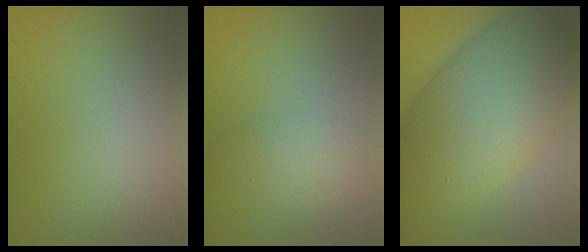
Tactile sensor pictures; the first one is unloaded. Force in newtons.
{"total": 2.7, "press": 2.7, "slide": 0.1}
{"total": 12.2, "press": 12.2, "slide": 0.3}